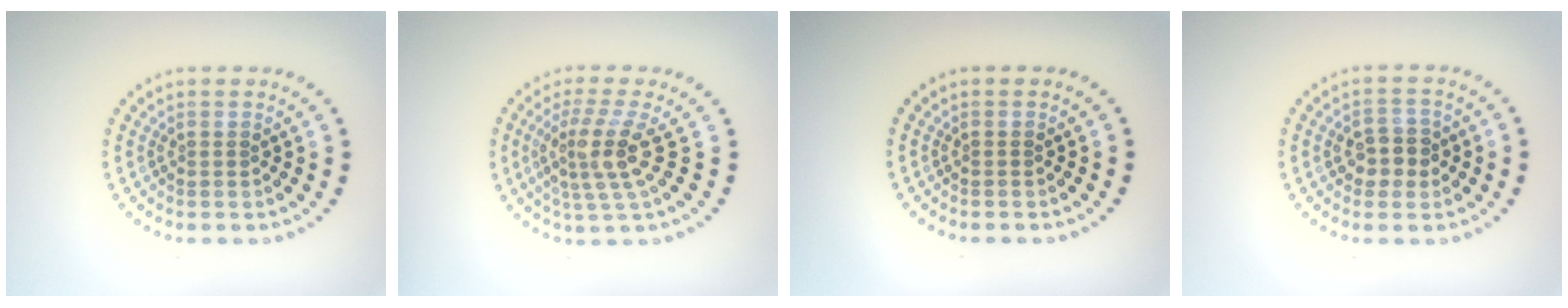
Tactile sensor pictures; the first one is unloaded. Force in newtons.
{"total": 4.0, "press": 2.8, "slide": 2.8}
{"total": 0.0}
{"total": 2.8, "press": 2.8, "slide": 0.4}